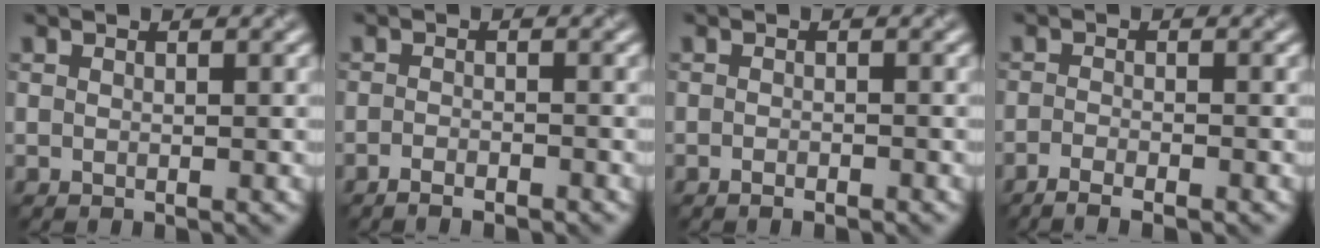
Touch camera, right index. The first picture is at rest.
{"total": 1.7, "force": [-1.5, 0.0, 0.7], "torque": [-0.021, 0.006, -0.027]}
{"total": 0.8, "force": [-0.8, -0.1, 0.1], "torque": [-0.012, 0.005, -0.011]}
{"total": 3.1, "force": [-2.5, 0.5, 1.8], "torque": [-0.039, 0.001, -0.041]}